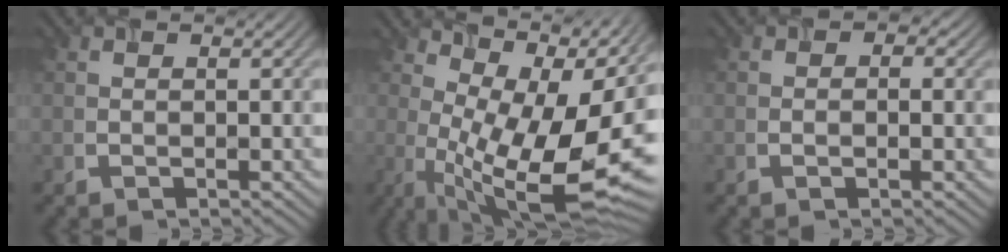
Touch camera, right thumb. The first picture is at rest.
{"total": 14.4, "force": [2.0, 5.7, 13.1], "torque": [-0.204, 0.002, 0.055]}
{"total": 1.5, "force": [0.2, 1.1, 0.9], "torque": [-0.005, -0.005, -0.003]}